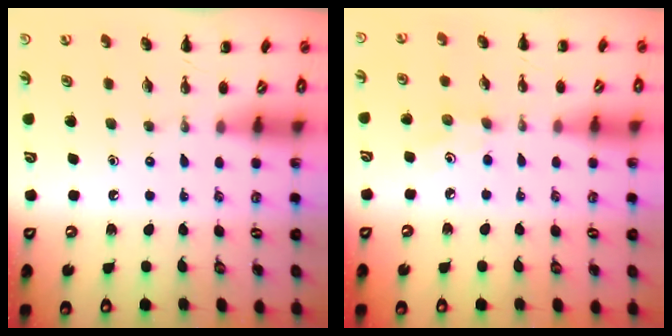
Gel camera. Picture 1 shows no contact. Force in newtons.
{"total": 2.6, "press": 2.5, "slide": 0.8}